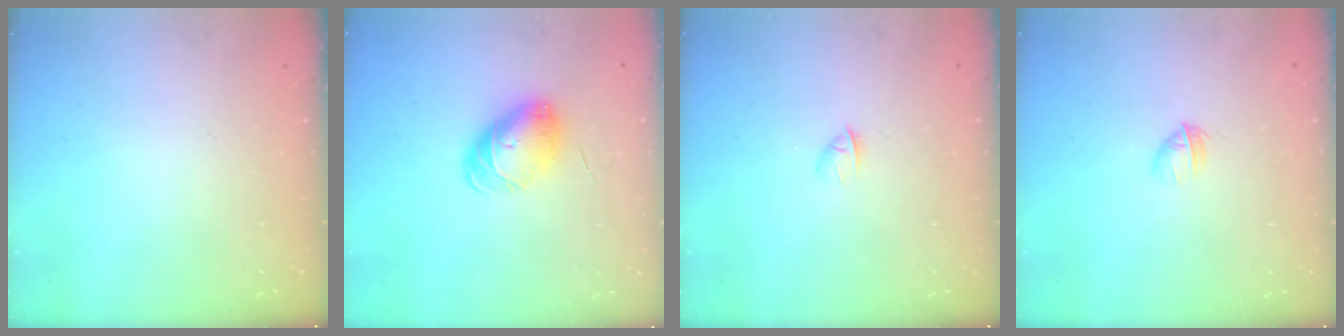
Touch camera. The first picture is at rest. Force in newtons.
{"total": 7.2, "press": 7.2, "slide": 0.1}
{"total": 1.7, "press": 1.6, "slide": 0.5}
{"total": 3.1, "press": 2.9, "slide": 0.8}